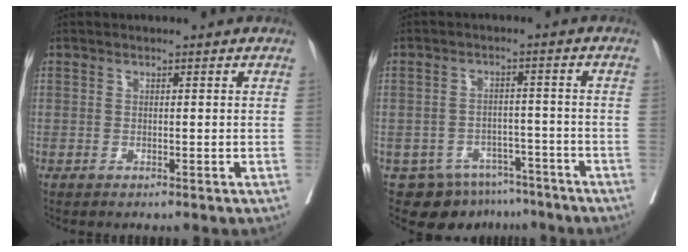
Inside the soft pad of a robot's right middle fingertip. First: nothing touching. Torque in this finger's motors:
{"motor_torque": [-0.38, -0.40, -0.09, -0.01]}